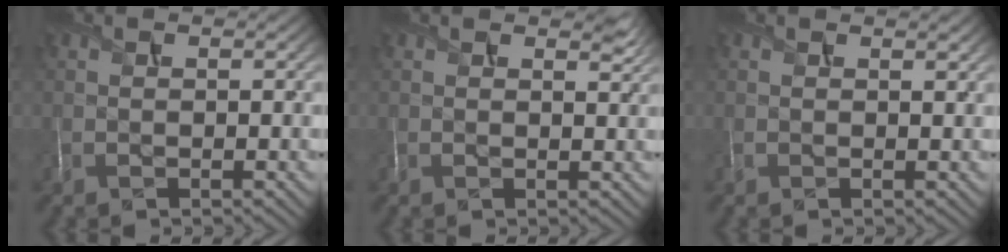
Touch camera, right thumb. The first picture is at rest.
{"total": 1.9, "force": [1.4, 0.5, 1.1], "torque": [-0.018, -0.004, 0.027]}
{"total": 1.1, "force": [0.9, 0.3, 0.6], "torque": [-0.013, -0.005, 0.012]}